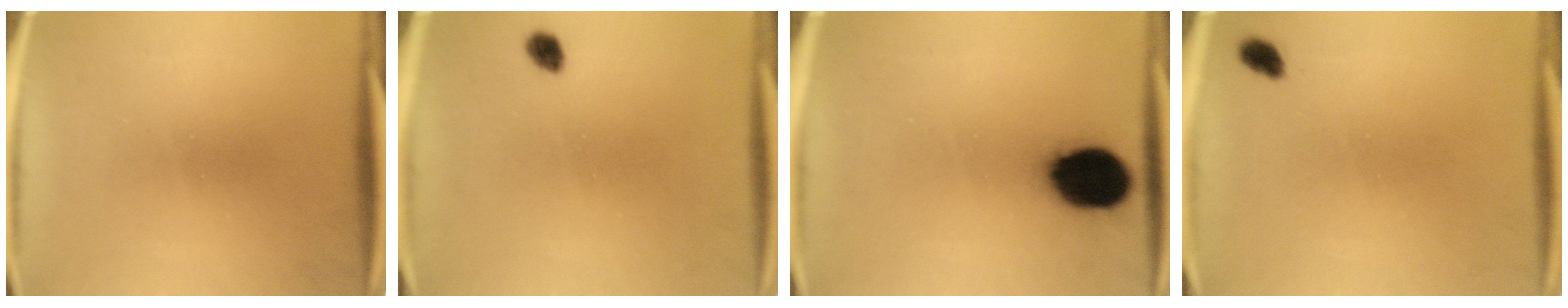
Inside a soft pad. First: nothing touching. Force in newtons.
{"total": 2.2}
{"total": 15.5}
{"total": 1.8}